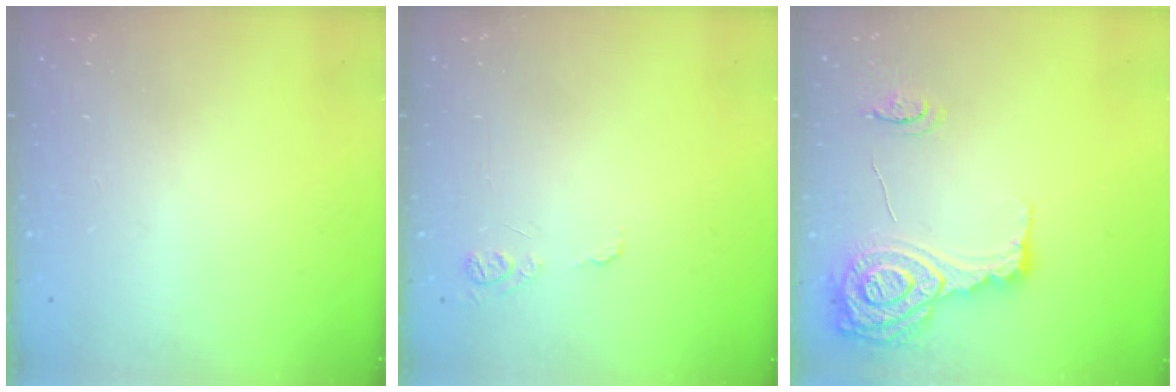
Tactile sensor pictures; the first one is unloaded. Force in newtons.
{"total": 7.2, "press": 7.2, "slide": 0.7}
{"total": 16.9, "press": 16.8, "slide": 1.4}